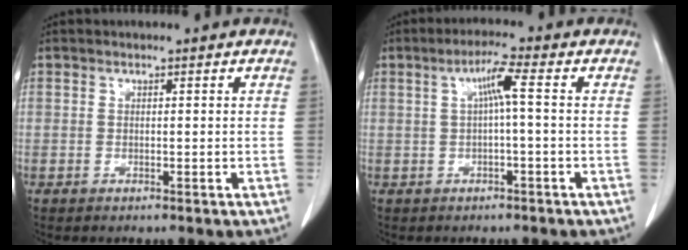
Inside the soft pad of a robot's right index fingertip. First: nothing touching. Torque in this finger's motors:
{"motor_torque": [0.51, -0.10, 0.25, 0.06]}